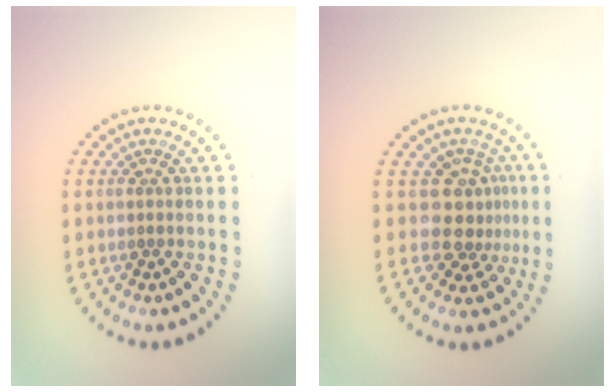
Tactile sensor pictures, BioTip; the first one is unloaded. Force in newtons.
{"total": 3.2, "press": 2.4, "slide": 2.1}